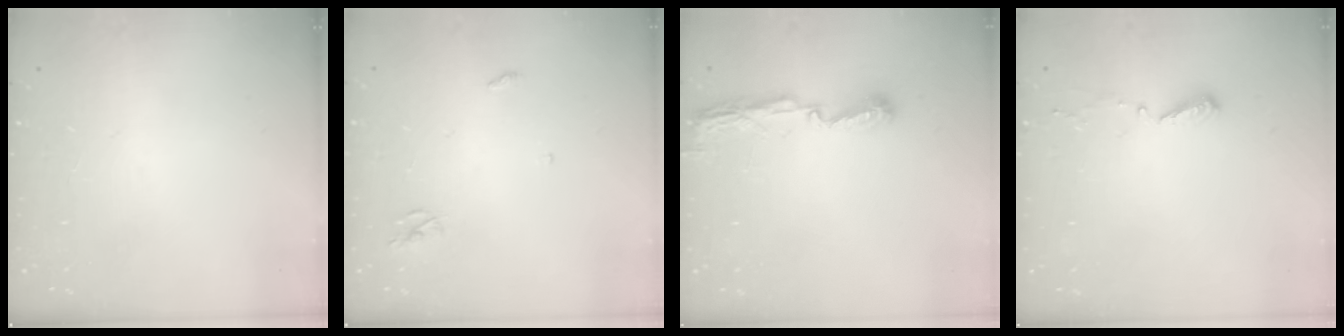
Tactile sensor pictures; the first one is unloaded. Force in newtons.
{"total": 2.6, "press": 2.6, "slide": 0.2}
{"total": 5.8, "press": 5.8, "slide": 0.5}
{"total": 4.0, "press": 4.0, "slide": 0.4}